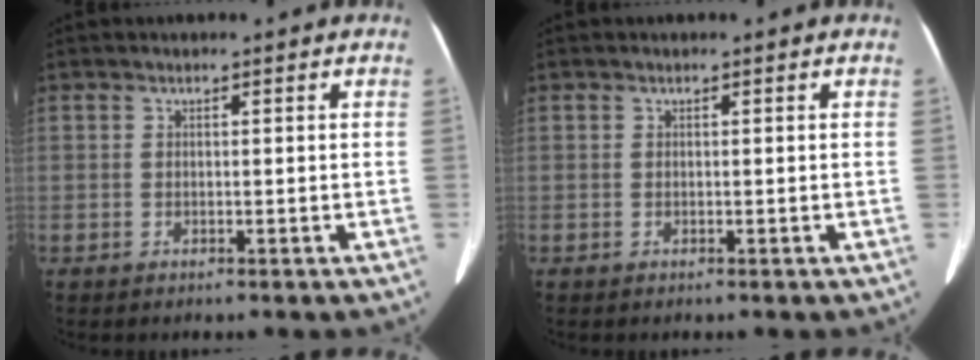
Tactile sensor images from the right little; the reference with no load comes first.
{"total": 0.0}